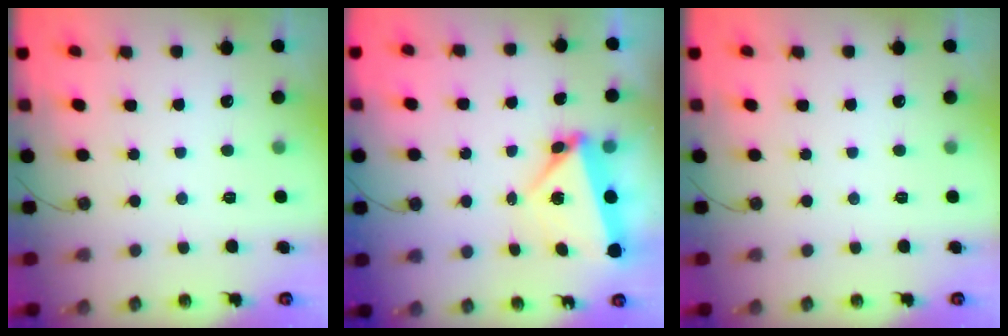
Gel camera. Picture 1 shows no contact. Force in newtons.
{"total": 5.6, "press": 5.2, "slide": 1.9}
{"total": 0.0}